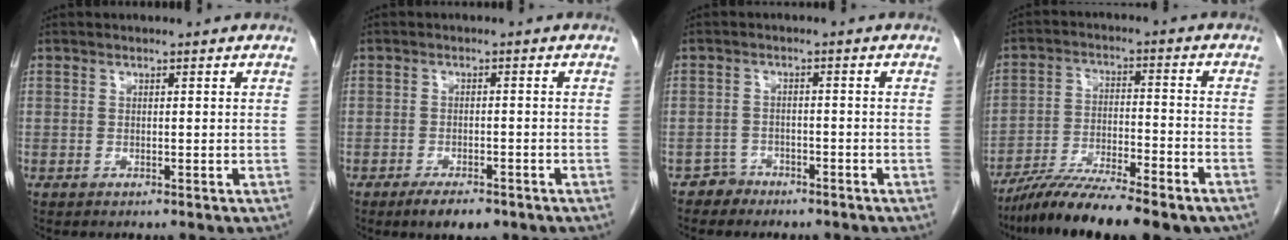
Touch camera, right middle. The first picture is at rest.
{"total": 4.3, "force": [-3.0, 1.5, 2.7], "torque": [-0.045, -0.003, -0.042]}
{"total": 2.7, "force": [-2.0, 1.7, -0.6], "torque": [0.005, 0.010, -0.036]}
{"total": 16.8, "force": [-13.5, 2.5, 9.6], "torque": [-0.146, -0.011, -0.220]}